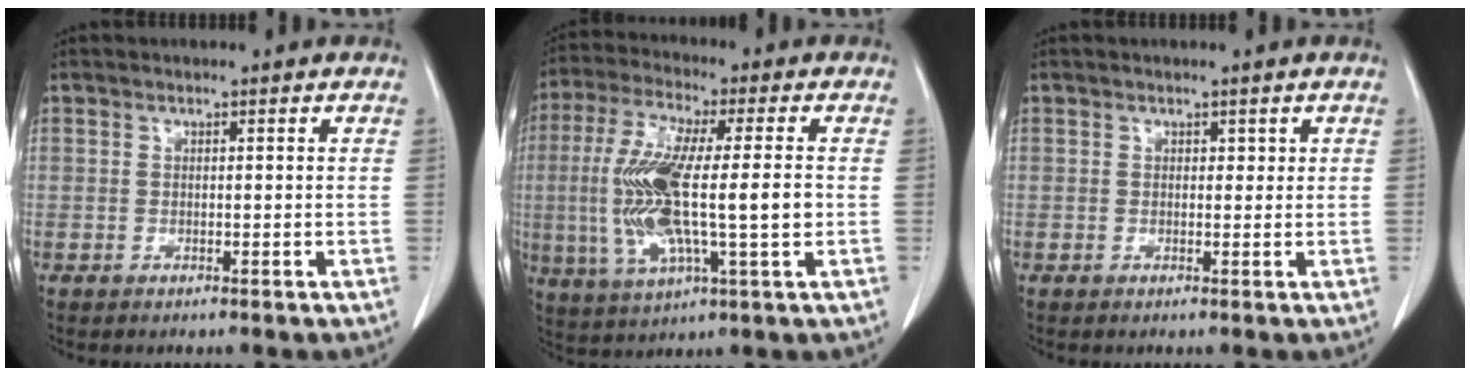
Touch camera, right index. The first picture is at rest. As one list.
[{"total": 15.5, "force": [-0.9, 2.6, 15.2], "torque": [-0.308, -0.003, -0.015]}, {"total": 1.0, "force": [0.5, 0.7, 0.4], "torque": [0.004, 0.002, 0.003]}]